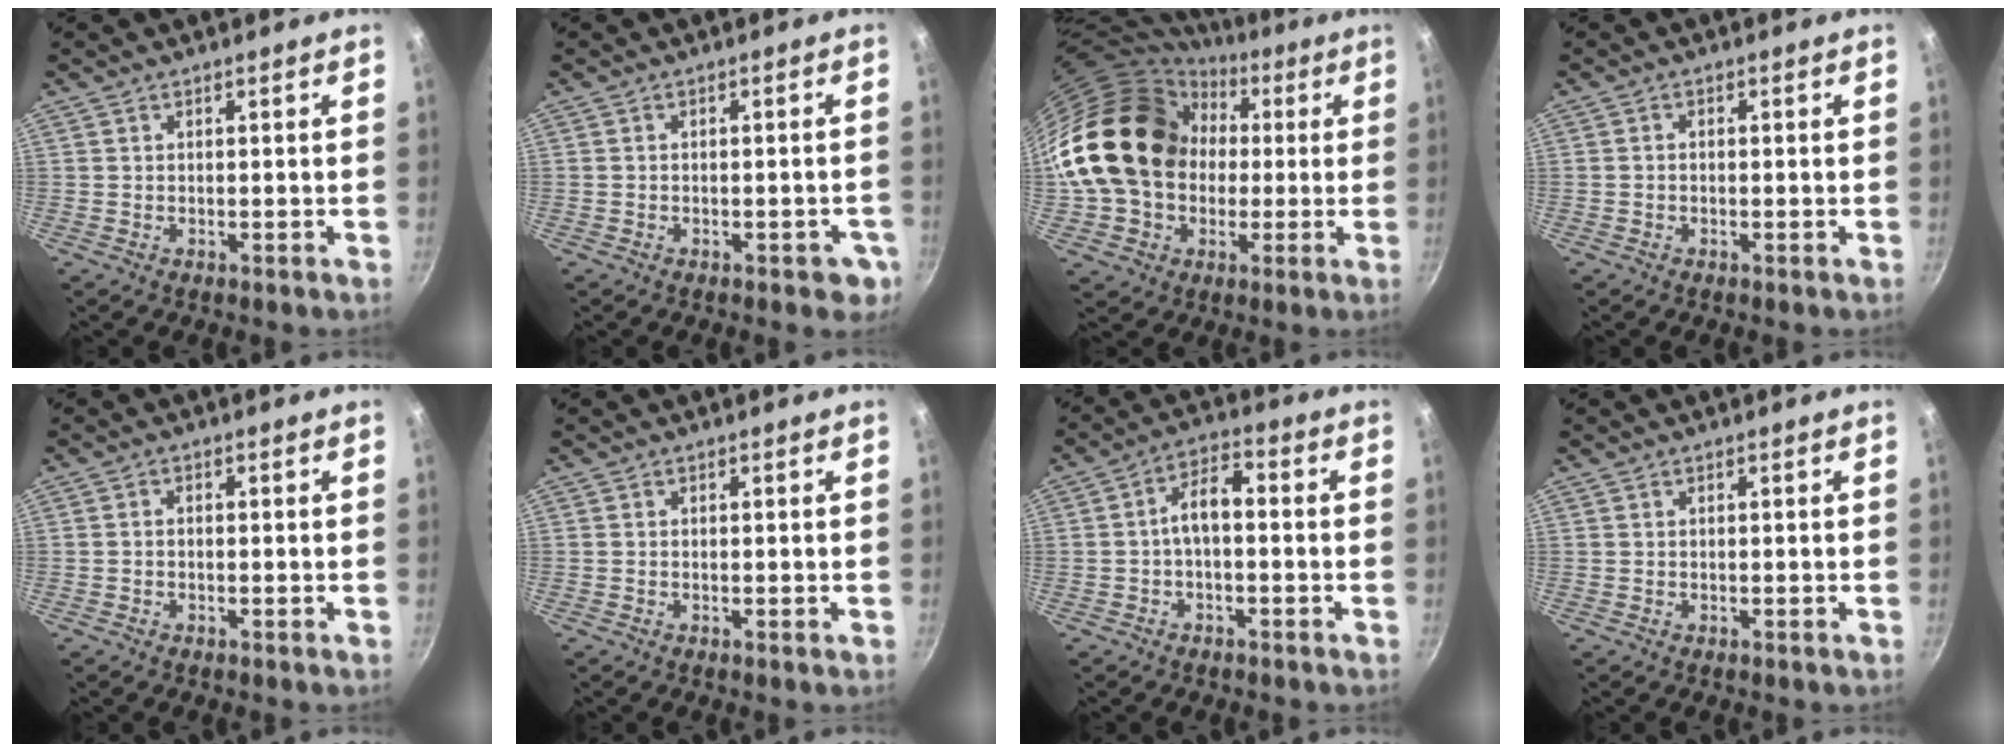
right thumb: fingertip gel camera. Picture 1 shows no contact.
{"total": 4.3, "force": [-1.7, 2.3, 3.2], "torque": [-0.018, 0.017, -0.011]}
{"total": 22.5, "force": [2.1, 18.2, 13.0], "torque": [-0.220, 0.051, 0.040]}
{"total": 0.9, "force": [-0.3, 0.6, 0.5], "torque": [-0.012, 0.006, -0.007]}
{"total": 1.1, "force": [-0.4, 0.7, 0.7], "torque": [-0.015, 0.007, -0.009]}
{"total": 0.0}
{"total": 5.8, "force": [-1.0, 3.0, 4.9], "torque": [-0.079, 0.034, -0.023]}
{"total": 0.0}